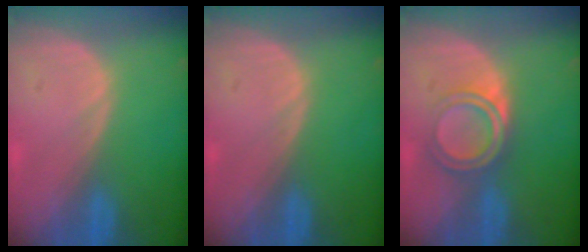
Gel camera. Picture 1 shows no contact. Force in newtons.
{"total": 0.0}
{"total": 5.1, "press": 4.8, "slide": 1.7}